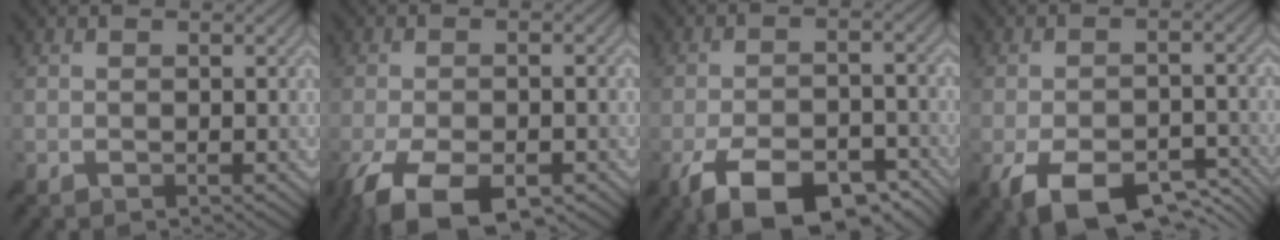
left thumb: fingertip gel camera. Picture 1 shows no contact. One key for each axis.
{"total": 10.1, "fx": -5.9, "fy": 3.7, "fz": 7.3, "tx": -0.150, "ty": -0.016, "tz": -0.104}
{"total": 12.2, "fx": -7.7, "fy": 4.6, "fz": 8.3, "tx": -0.149, "ty": -0.004, "tz": -0.129}
{"total": 10.9, "fx": -6.3, "fy": 4.7, "fz": 7.6, "tx": -0.135, "ty": -0.012, "tz": -0.101}